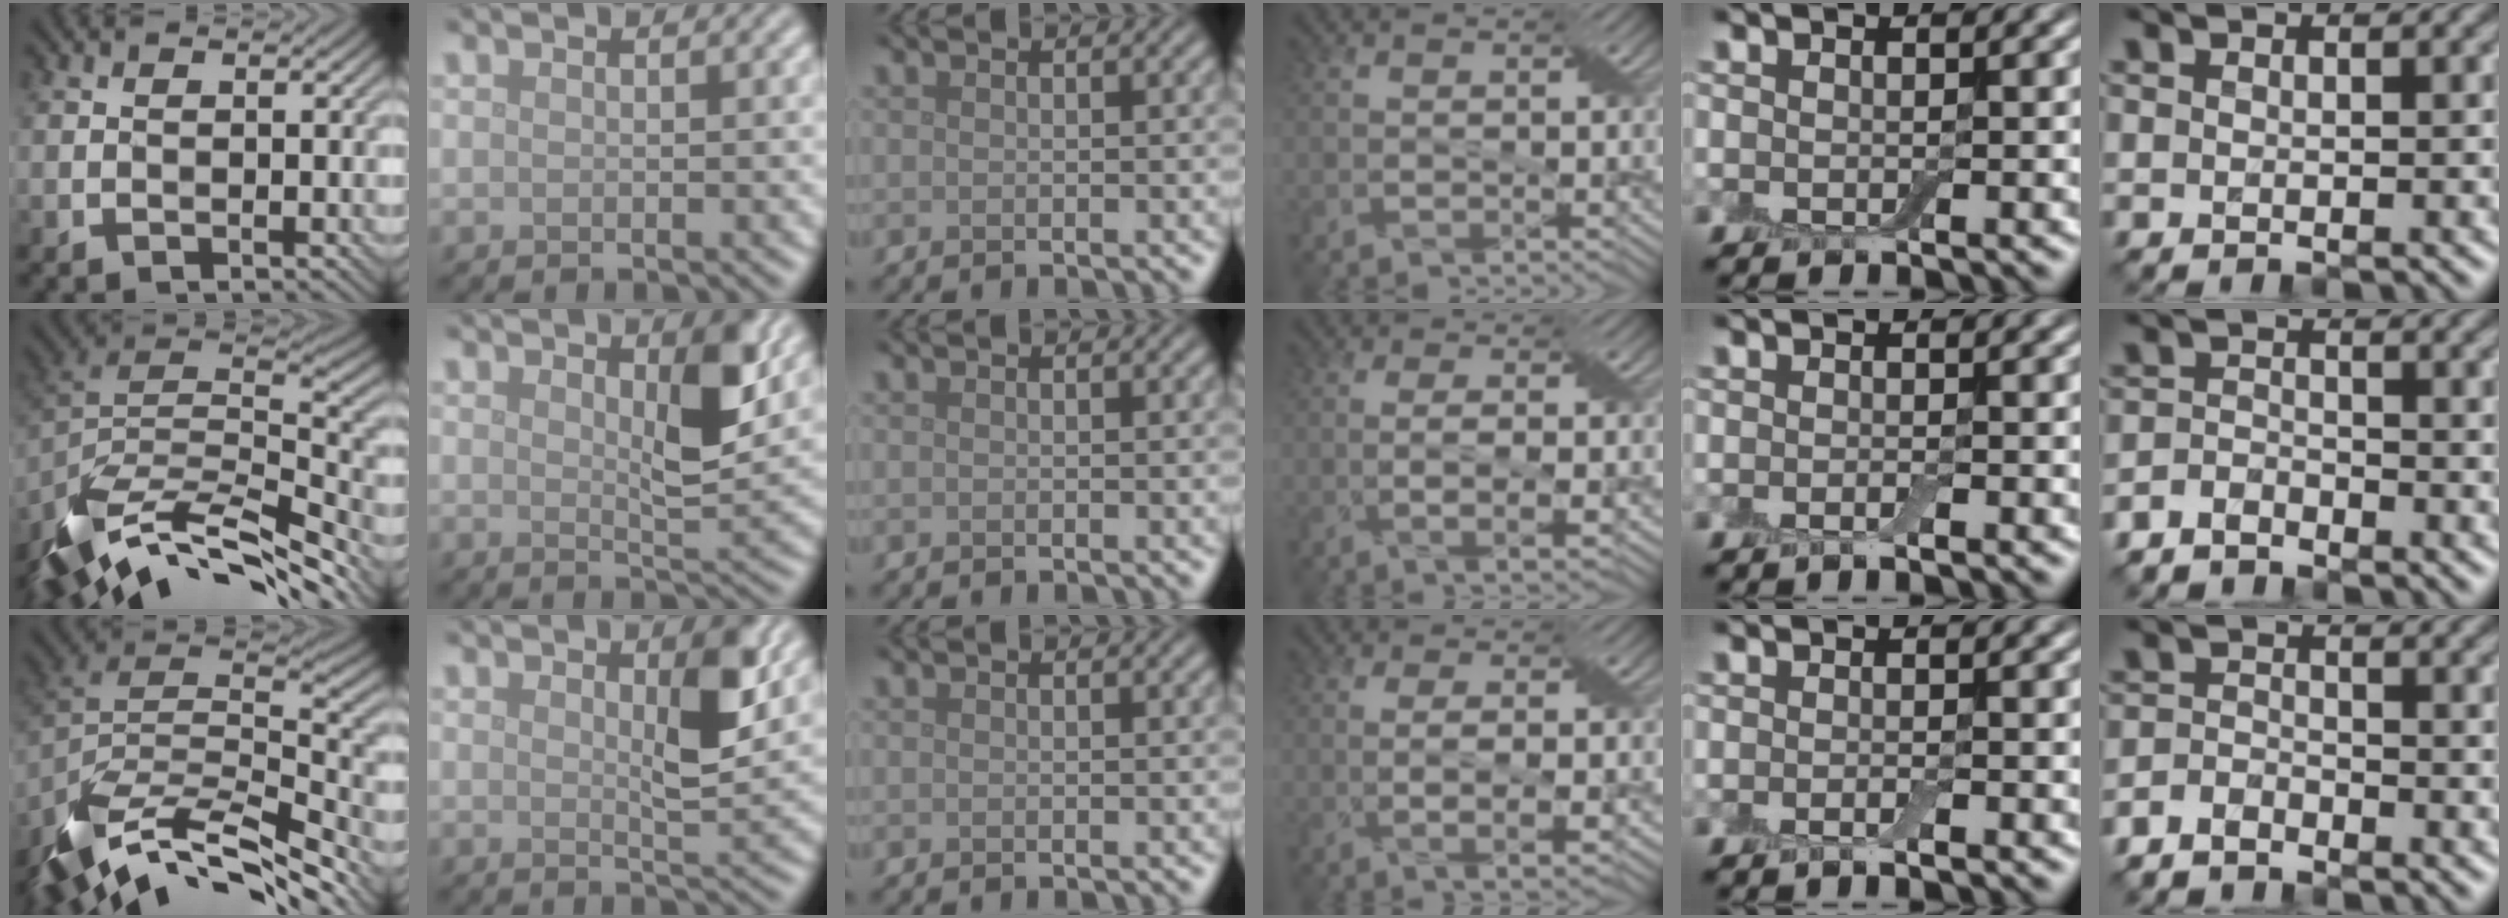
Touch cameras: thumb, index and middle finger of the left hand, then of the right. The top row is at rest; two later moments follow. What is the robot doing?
{"motion": "wrap", "object": "bandage"}